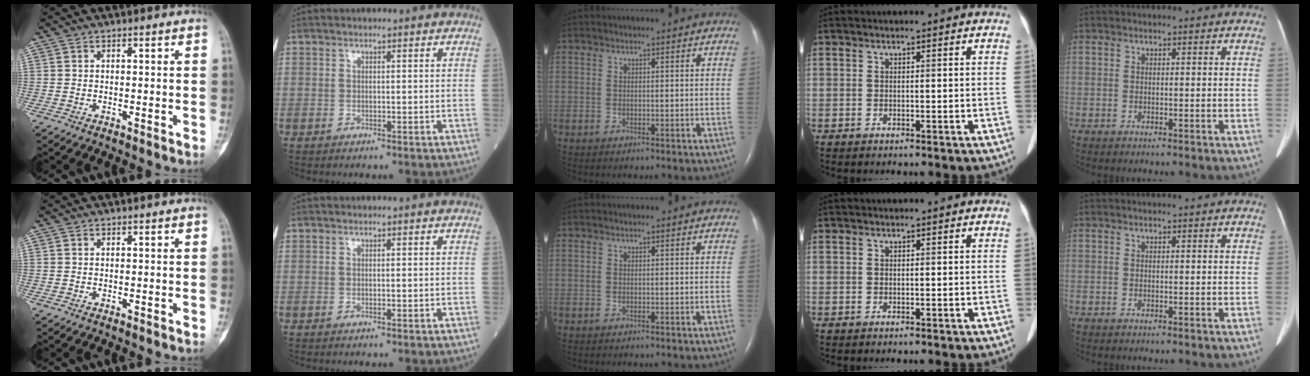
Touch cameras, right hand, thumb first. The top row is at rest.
{}